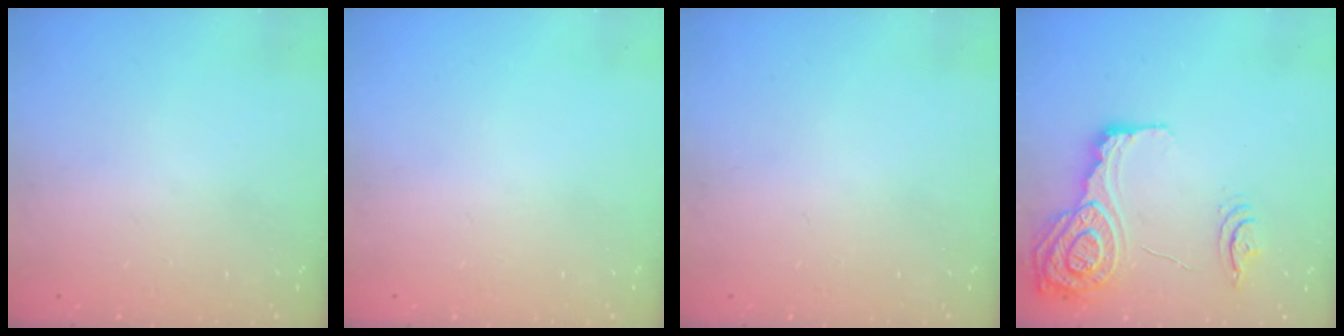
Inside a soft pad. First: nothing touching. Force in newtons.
{"total": 0.0}
{"total": 0.0}
{"total": 16.0, "press": 15.9, "slide": 1.2}